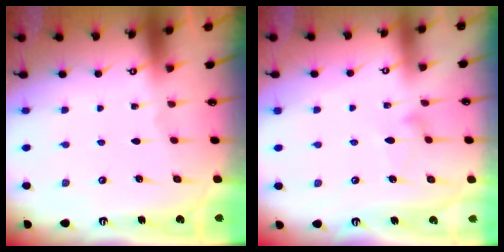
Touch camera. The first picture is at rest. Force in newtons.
{"total": 8.7, "press": 8.6, "slide": 0.5}